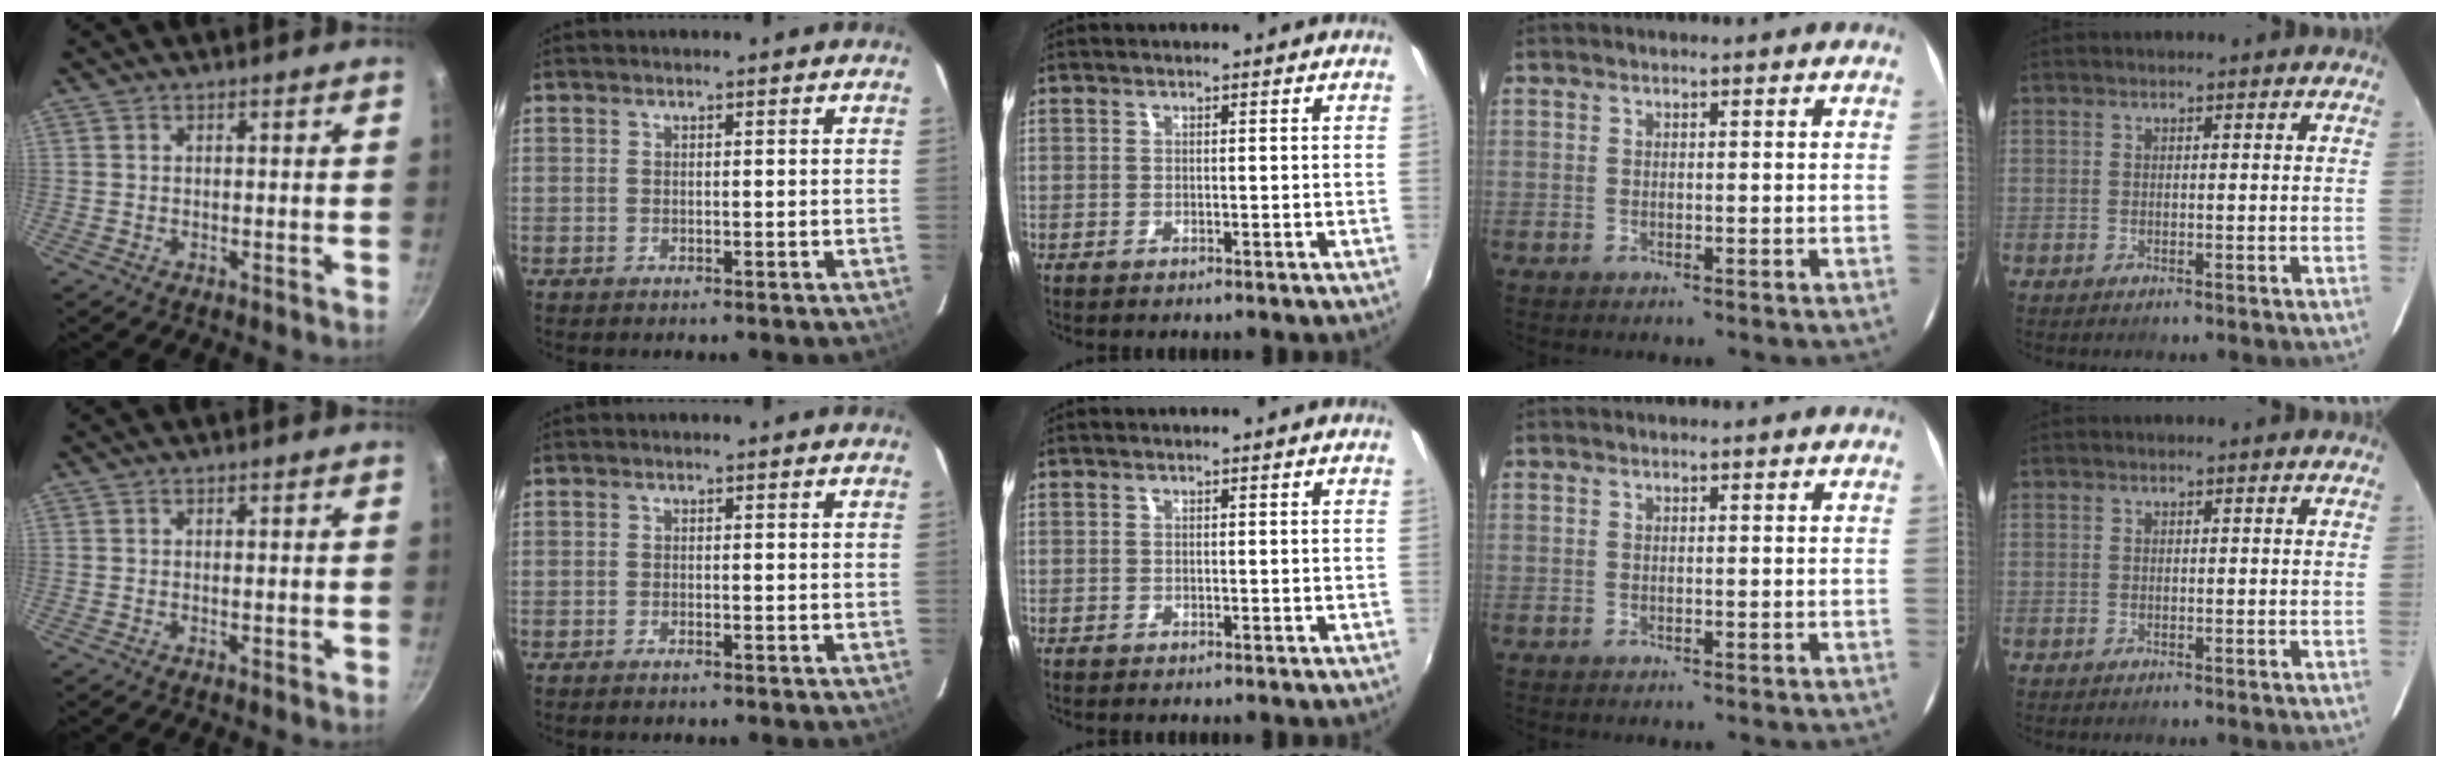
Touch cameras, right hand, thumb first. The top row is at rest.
{"thumb": {"total": 0.8, "force": [-0.2, 0.2, 0.7], "torque": [-0.011, -0.001, -0.004]}, "index": {"total": 1.0, "force": [-0.9, 0.2, 0.4], "torque": [-0.013, 0.000, -0.019]}}